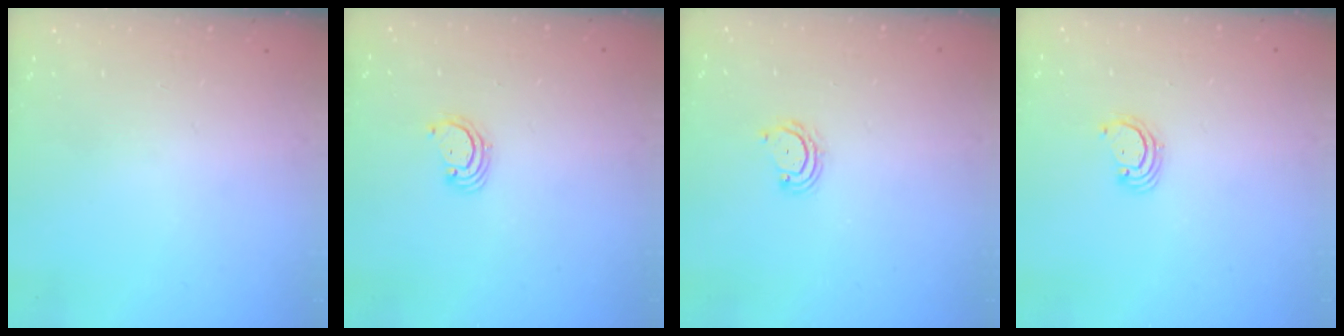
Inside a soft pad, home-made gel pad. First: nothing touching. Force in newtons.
{"total": 2.8, "press": 2.8, "slide": 0.2}
{"total": 4.1, "press": 4.1, "slide": 0.6}
{"total": 2.8, "press": 2.8, "slide": 0.2}